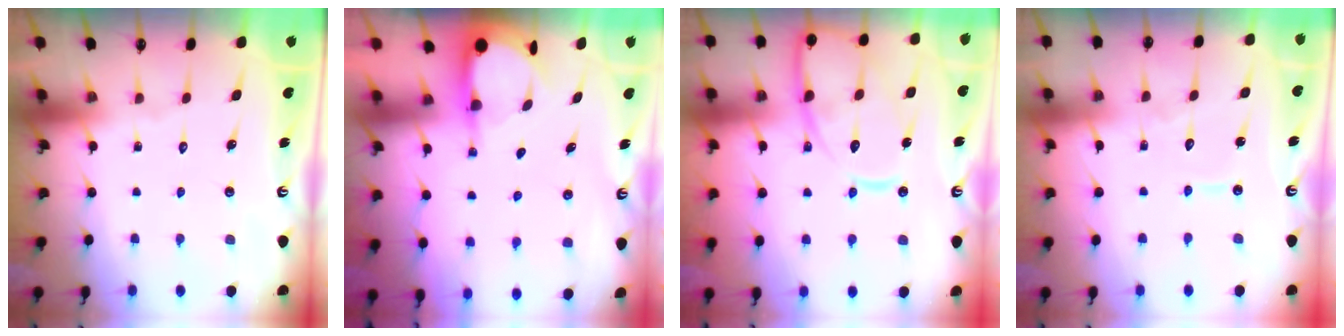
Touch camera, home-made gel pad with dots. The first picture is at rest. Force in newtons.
{"total": 3.9, "press": 3.9, "slide": 0.3}
{"total": 14.5, "press": 14.4, "slide": 1.4}
{"total": 4.6, "press": 4.6, "slide": 0.3}